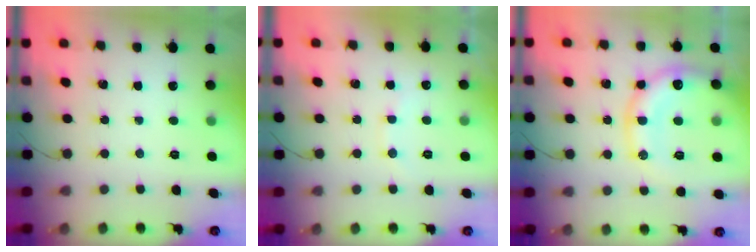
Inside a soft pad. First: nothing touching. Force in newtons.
{"total": 6.7, "press": 6.6, "slide": 1.2}
{"total": 17.6, "press": 17.4, "slide": 2.7}